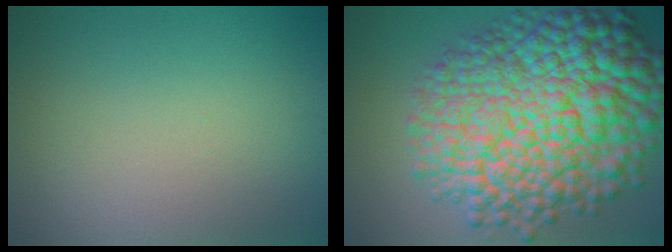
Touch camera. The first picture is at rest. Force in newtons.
{"total": 15.8, "press": 15.8, "slide": 0.3}